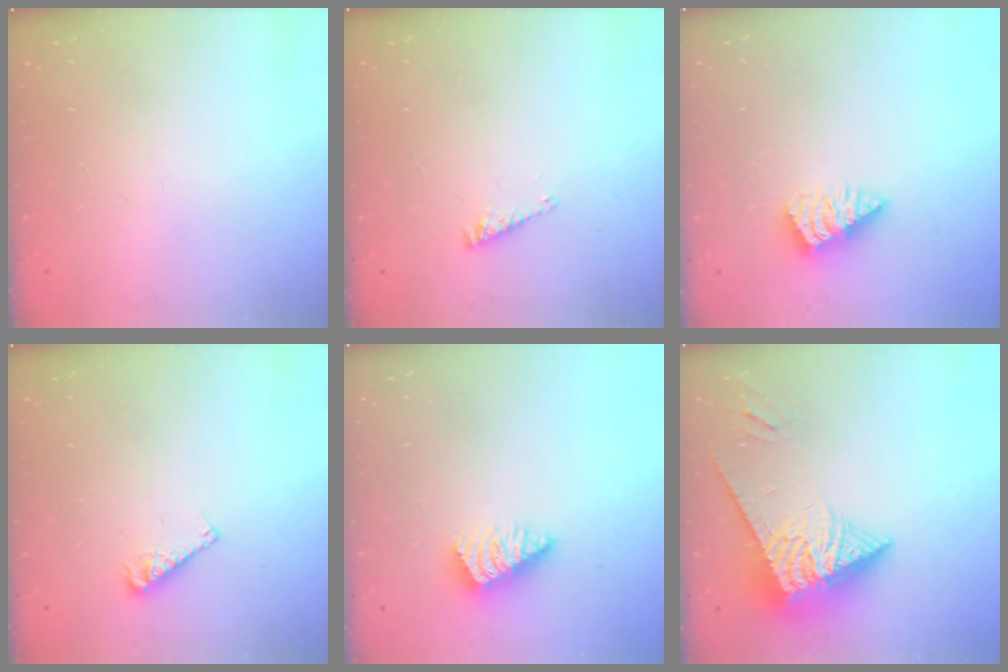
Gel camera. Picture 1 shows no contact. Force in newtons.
{"total": 2.4, "press": 2.4, "slide": 0.4}
{"total": 2.8, "press": 2.7, "slide": 0.5}
{"total": 5.4, "press": 5.4, "slide": 0.5}
{"total": 2.4, "press": 2.4, "slide": 0.4}
{"total": 8.6, "press": 8.5, "slide": 1.1}